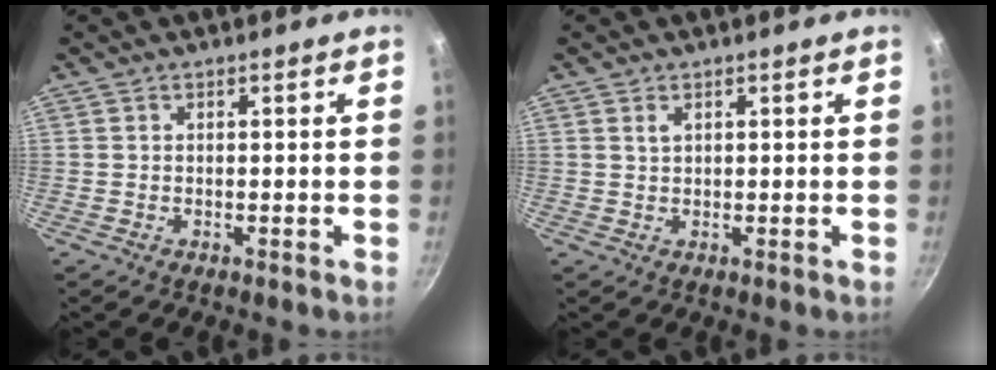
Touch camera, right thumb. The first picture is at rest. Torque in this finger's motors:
{"motor_torque": [-0.59, 0.34, 0.10, -0.02, 0.00]}